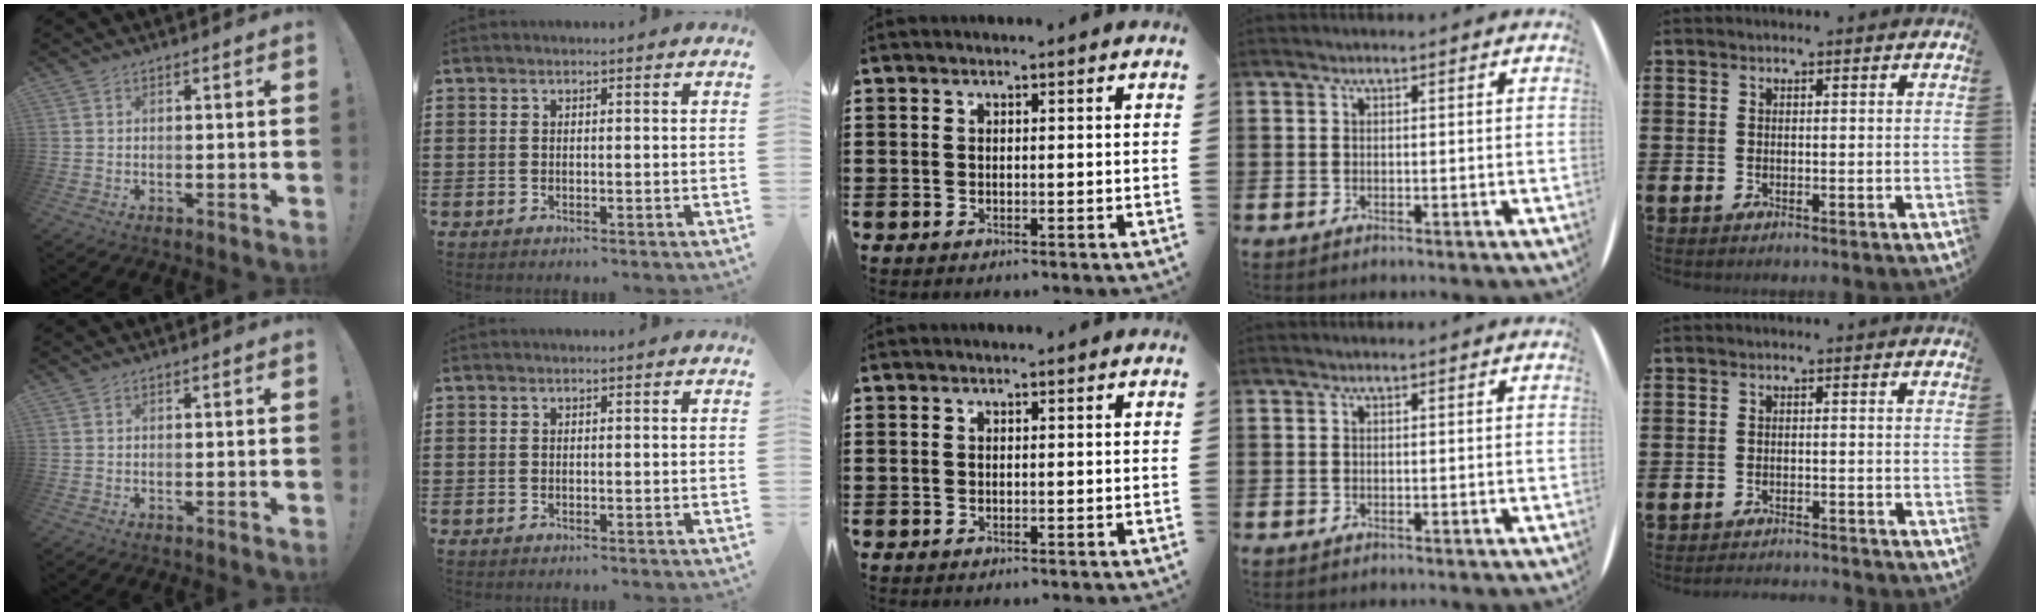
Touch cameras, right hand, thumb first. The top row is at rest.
{"little": {"total": 1.4, "force": [-1.3, -0.1, -0.1], "torque": [-0.002, 0.004, -0.028]}}